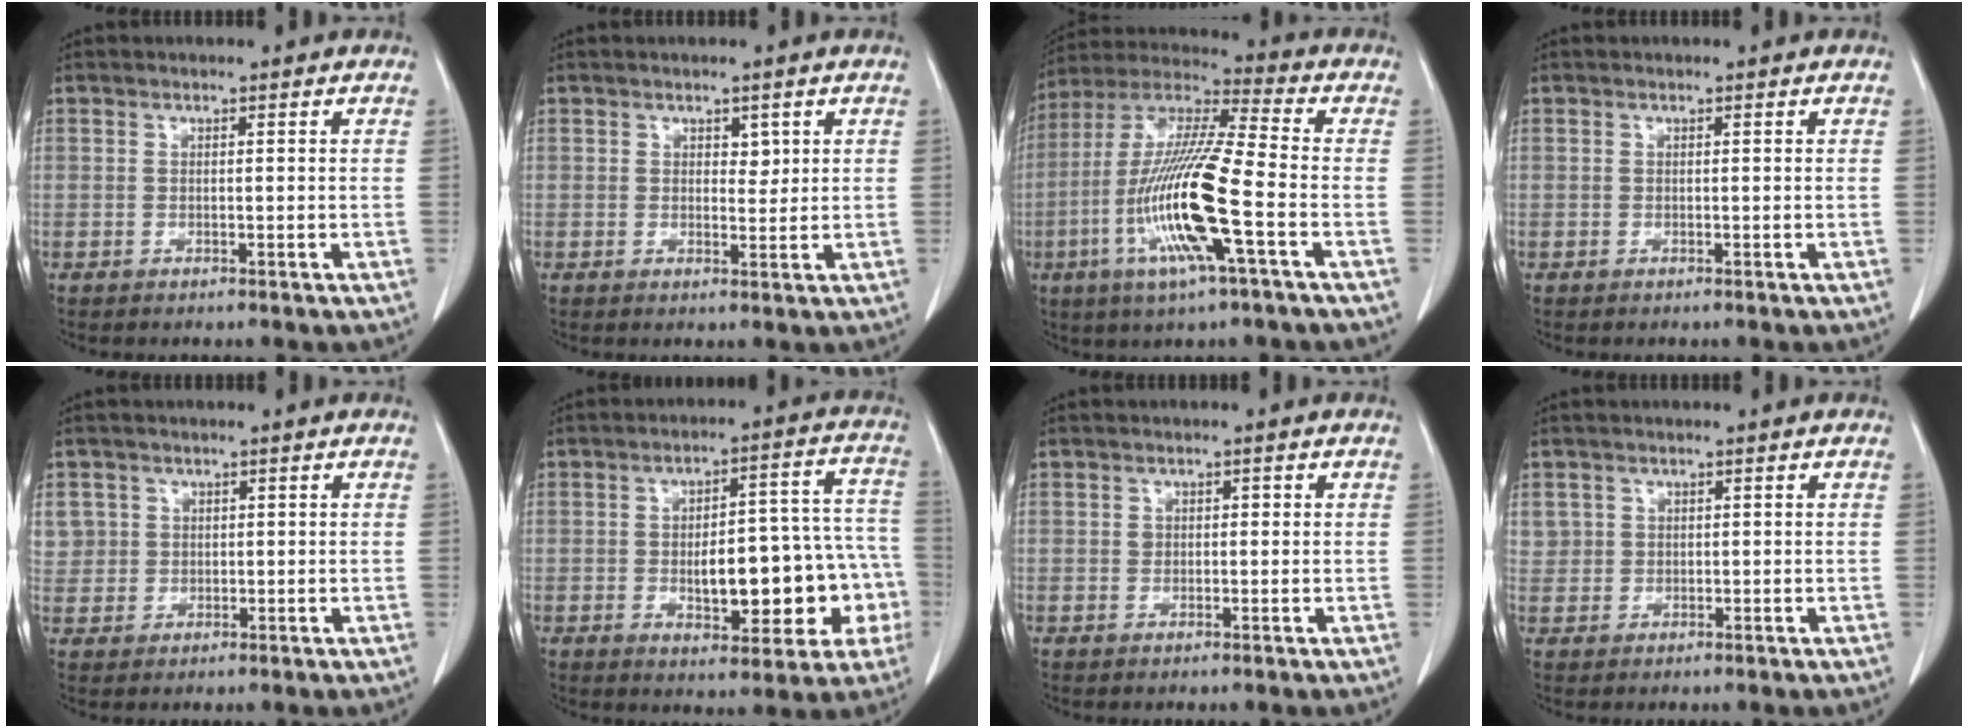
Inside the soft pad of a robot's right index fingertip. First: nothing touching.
{"total": 1.9, "force": [0.9, 1.2, 1.2], "torque": [-0.012, -0.005, 0.013]}
{"total": 17.0, "force": [-5.0, 0.8, 16.3], "torque": [-0.336, -0.013, -0.101]}
{"total": 0.0}
{"total": 4.2, "force": [1.4, 3.9, 0.1], "torque": [0.010, 0.007, 0.031]}
{"total": 14.5, "force": [-3.0, 6.4, 12.6], "torque": [-0.145, 0.041, -0.024]}
{"total": 1.1, "force": [0.2, 1.0, 0.5], "torque": [-0.011, 0.008, 0.004]}
{"total": 2.0, "force": [0.8, 1.8, 0.0], "torque": [0.016, 0.003, 0.009]}